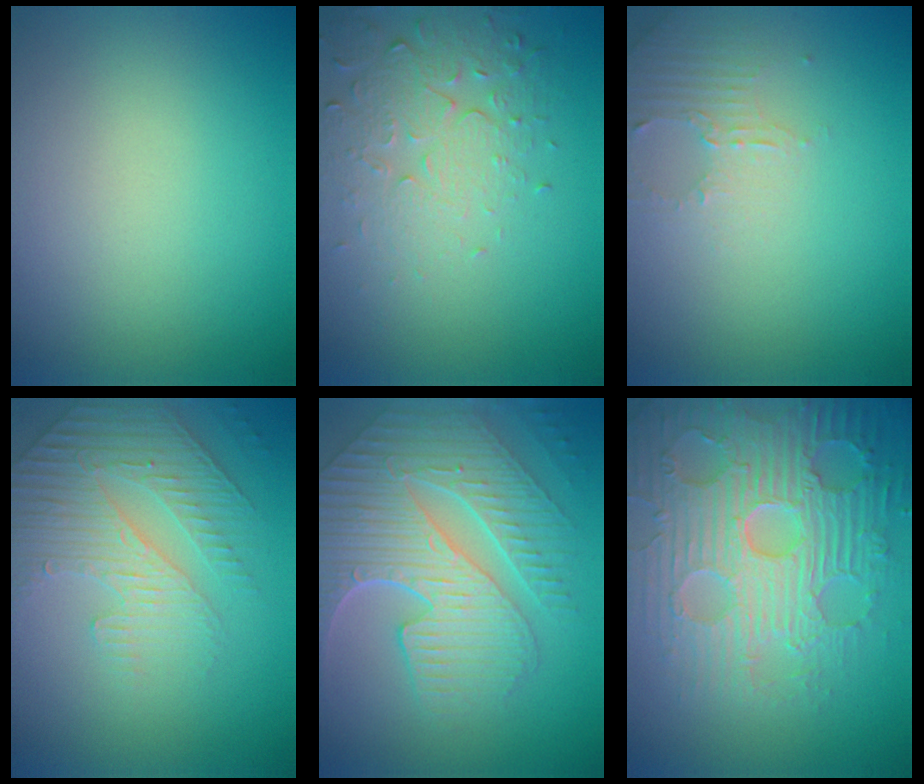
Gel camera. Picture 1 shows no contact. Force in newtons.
{"total": 5.1, "press": 3.7, "slide": 3.4}
{"total": 2.2, "press": 2.1, "slide": 0.6}
{"total": 4.5, "press": 3.5, "slide": 2.9}
{"total": 9.8, "press": 6.5, "slide": 7.3}
{"total": 8.3, "press": 6.4, "slide": 5.2}